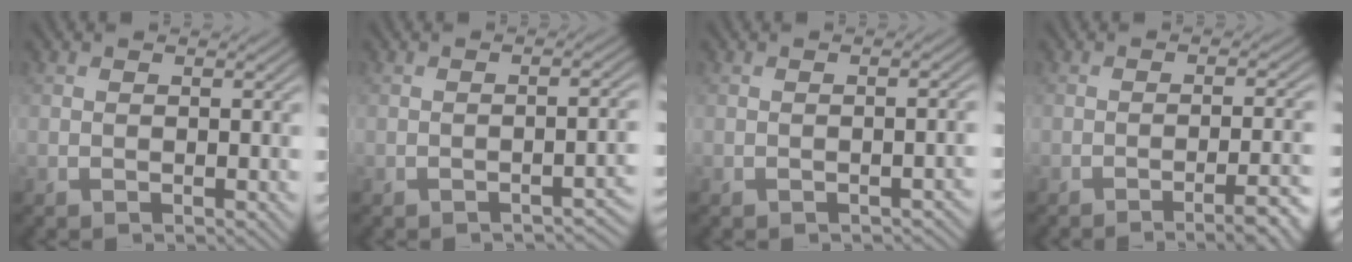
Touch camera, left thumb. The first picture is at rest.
{"total": 2.2, "force": [-1.5, 0.5, 1.5], "torque": [-0.019, 0.005, -0.022]}
{"total": 1.1, "force": [-0.7, 0.3, 0.7], "torque": [-0.010, 0.000, -0.008]}
{"total": 5.8, "force": [-3.2, 1.1, 4.7], "torque": [-0.062, 0.008, -0.052]}